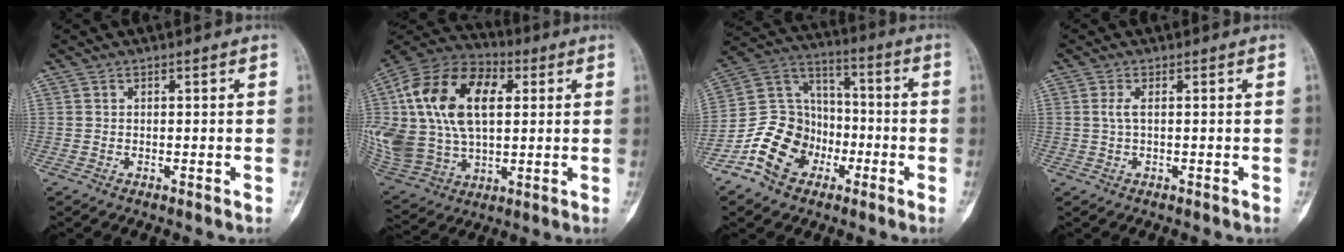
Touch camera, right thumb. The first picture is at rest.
{"total": 30.1, "force": [5.6, 19.0, 22.7], "torque": [-0.483, 0.027, 0.110]}
{"total": 14.3, "force": [-6.3, 11.2, 6.1], "torque": [-0.078, 0.078, -0.118]}
{"total": 1.7, "force": [0.2, 0.5, 1.6], "torque": [-0.046, 0.004, 0.008]}